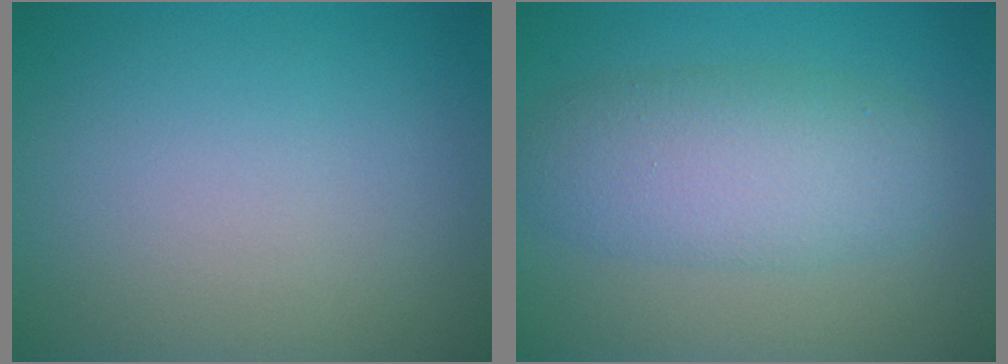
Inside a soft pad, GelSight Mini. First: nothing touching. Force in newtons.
{"total": 5.5, "press": 5.5, "slide": 0.2}